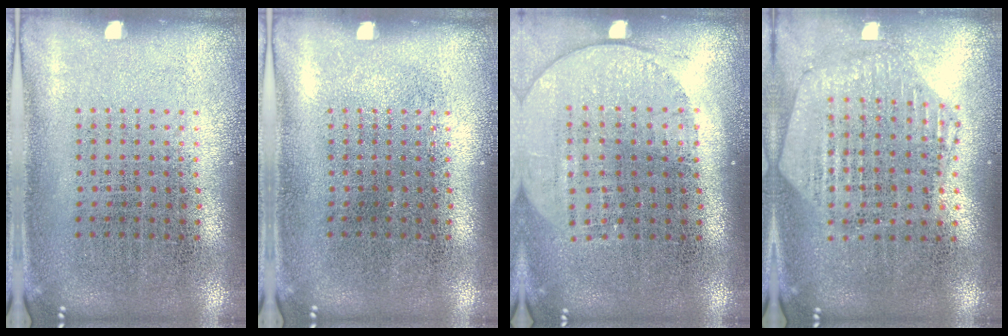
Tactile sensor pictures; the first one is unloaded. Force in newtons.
{"total": 0.0}
{"total": 1.5, "press": 1.3, "slide": 0.7}
{"total": 1.2, "press": 1.2, "slide": 0.2}